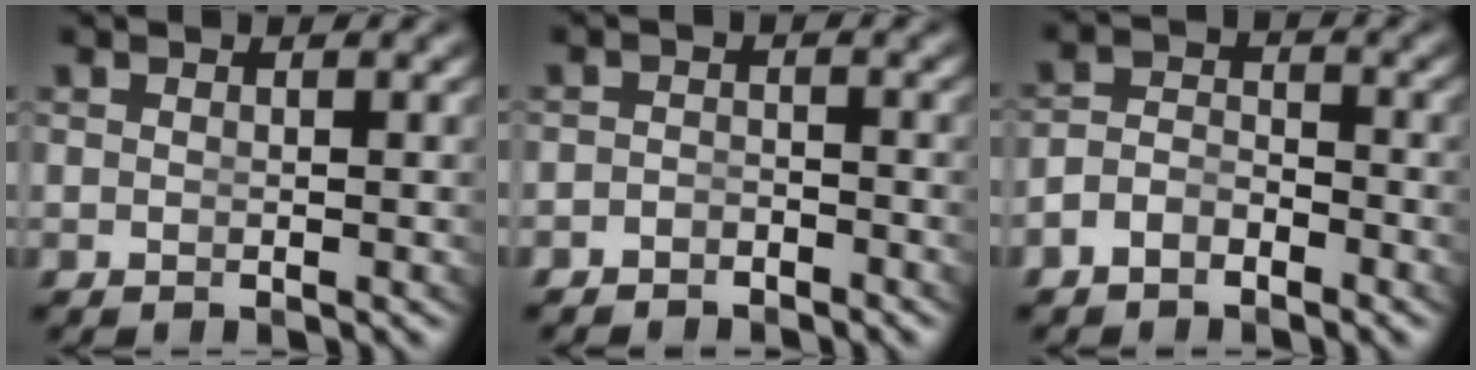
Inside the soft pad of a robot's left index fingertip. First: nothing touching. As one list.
[{"total": 2.3, "force": [-2.2, 0.6, -0.3], "torque": [0.004, -0.017, -0.032]}, {"total": 3.3, "force": [-2.5, 2.0, 1.0], "torque": [-0.016, -0.013, -0.041]}]